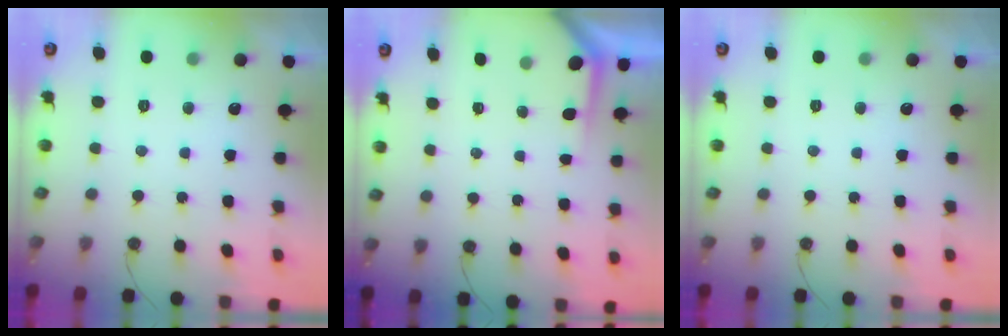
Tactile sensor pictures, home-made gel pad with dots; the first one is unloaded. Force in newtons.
{"total": 1.8, "press": 1.8, "slide": 0.3}
{"total": 0.0}